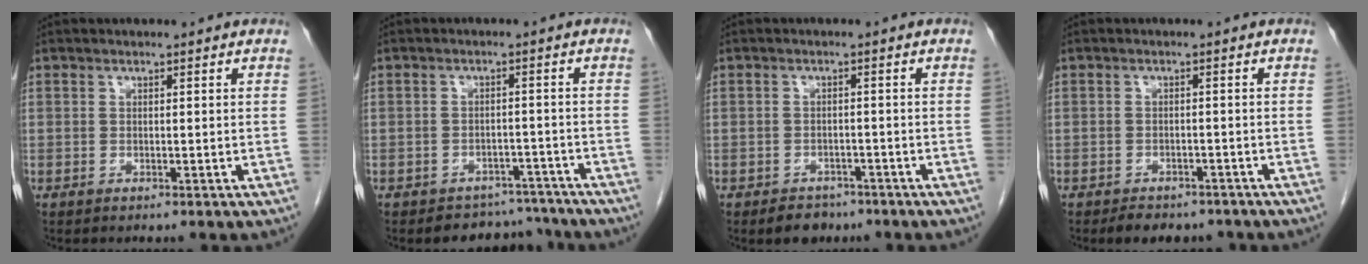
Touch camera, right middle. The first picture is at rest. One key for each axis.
{"total": 5.4, "fx": -4.7, "fy": 2.5, "fz": -0.8, "tx": 0.024, "ty": 0.025, "tz": -0.062}
{"total": 3.6, "fx": -2.6, "fy": 2.3, "fz": 1.0, "tx": -0.016, "ty": 0.005, "tz": -0.034}
{"total": 5.5, "fx": -4.5, "fy": 2.6, "fz": 1.7, "tx": -0.020, "ty": 0.003, "tz": -0.057}